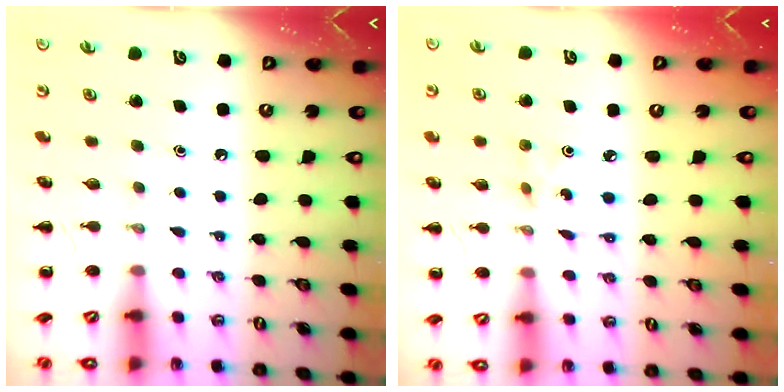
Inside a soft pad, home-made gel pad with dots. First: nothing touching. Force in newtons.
{"total": 1.5, "press": 1.4, "slide": 0.4}